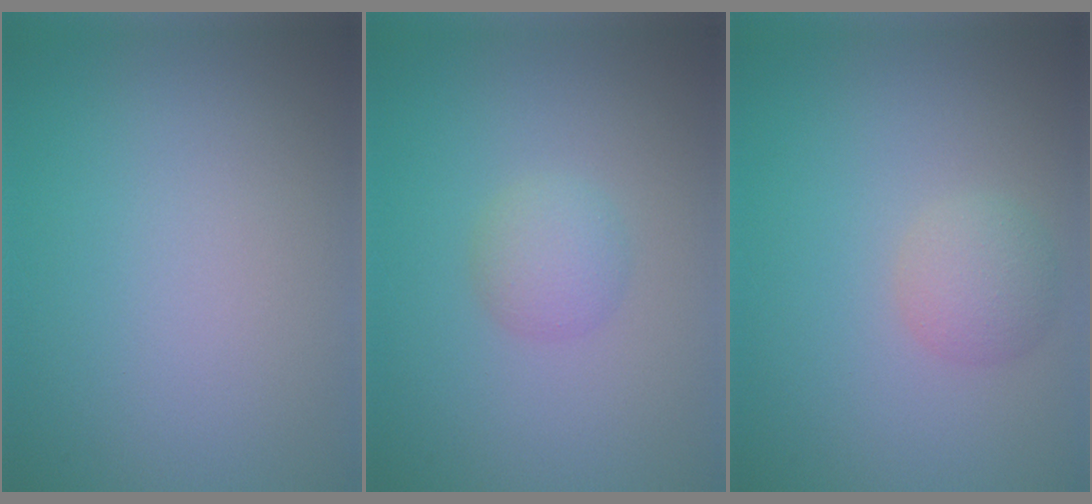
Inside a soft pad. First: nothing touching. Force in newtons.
{"total": 2.0, "press": 2.0, "slide": 0.1}
{"total": 2.3, "press": 2.3, "slide": 0.2}